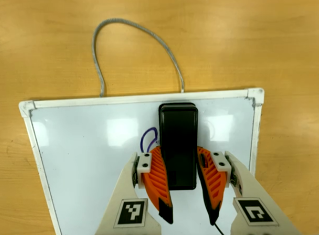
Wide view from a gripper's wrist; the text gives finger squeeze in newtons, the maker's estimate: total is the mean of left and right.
{"total": 14.7, "left": 13.7, "right": 15.6}